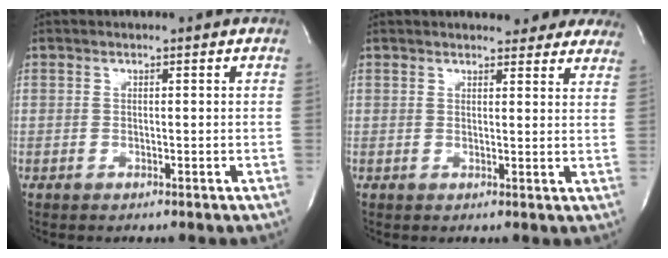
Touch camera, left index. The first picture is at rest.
{"total": 13.9, "force": [12.7, 3.8, 4.4], "torque": [-0.028, -0.001, 0.130]}